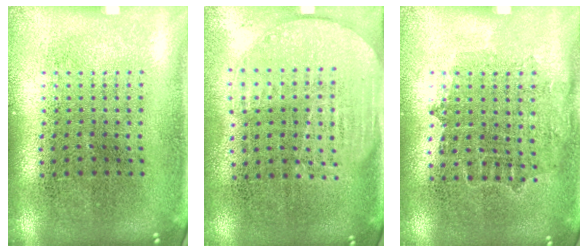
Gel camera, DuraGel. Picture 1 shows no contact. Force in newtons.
{"total": 1.6, "press": 1.4, "slide": 0.8}
{"total": 0.8, "press": 0.8, "slide": 0.3}